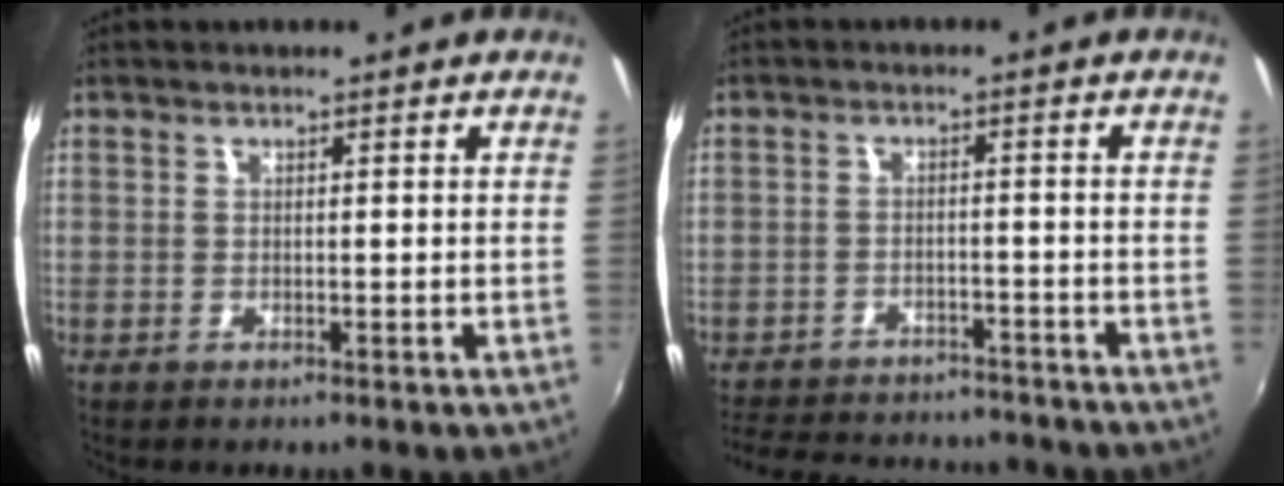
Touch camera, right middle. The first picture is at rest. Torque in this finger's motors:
{"motor_torque": [0.90, -1.24, -0.06, 0.00]}